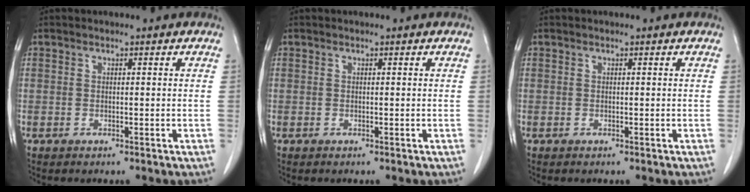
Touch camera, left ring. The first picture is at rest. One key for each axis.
{"total": 0.0}
{"total": 0.0}